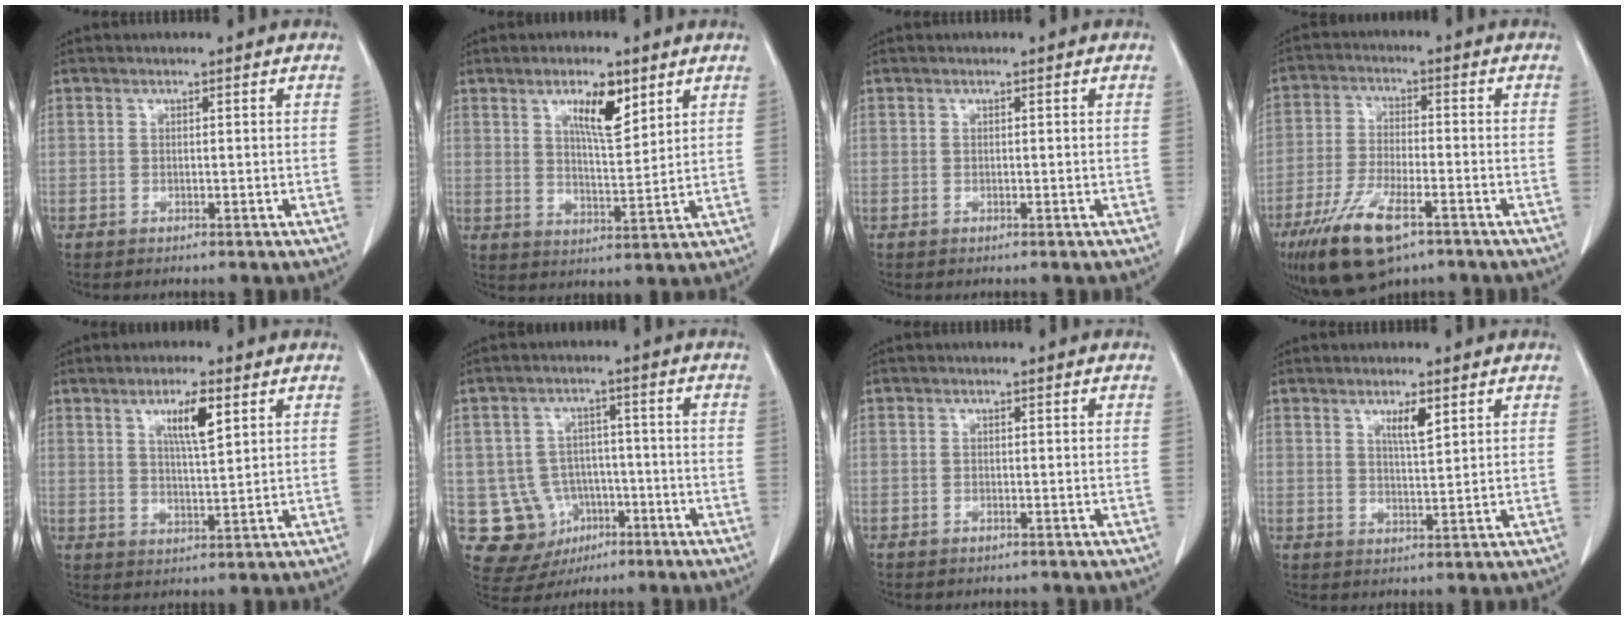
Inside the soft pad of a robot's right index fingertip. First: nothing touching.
{"total": 7.3, "force": [4.0, 1.9, 5.8], "torque": [-0.101, -0.002, 0.070]}
{"total": 0.0}
{"total": 12.2, "force": [-7.4, 3.8, 8.9], "torque": [-0.174, -0.019, -0.126]}
{"total": 5.8, "force": [2.7, 0.7, 5.1], "torque": [-0.089, -0.001, 0.048]}
{"total": 9.8, "force": [-3.1, 9.0, 2.1], "torque": [-0.052, 0.019, -0.032]}
{"total": 0.7, "force": [-0.6, 0.3, 0.1], "torque": [-0.007, 0.000, -0.008]}
{"total": 3.5, "force": [1.9, 0.5, 2.9], "torque": [-0.050, -0.002, 0.035]}